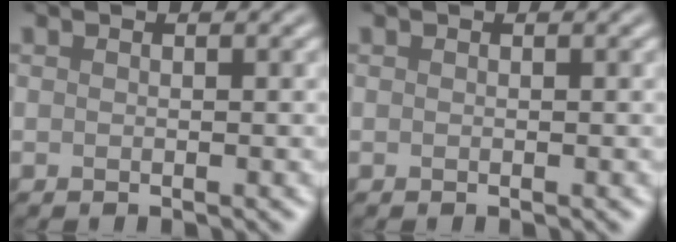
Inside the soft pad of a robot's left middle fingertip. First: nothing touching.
{"total": 0.0}